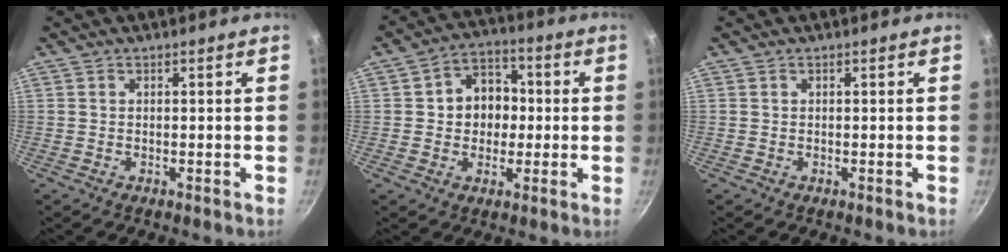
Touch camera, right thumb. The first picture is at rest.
{"total": 9.5, "force": [0.3, 7.9, 5.3], "torque": [-0.033, 0.014, -0.005]}
{"total": 0.0}